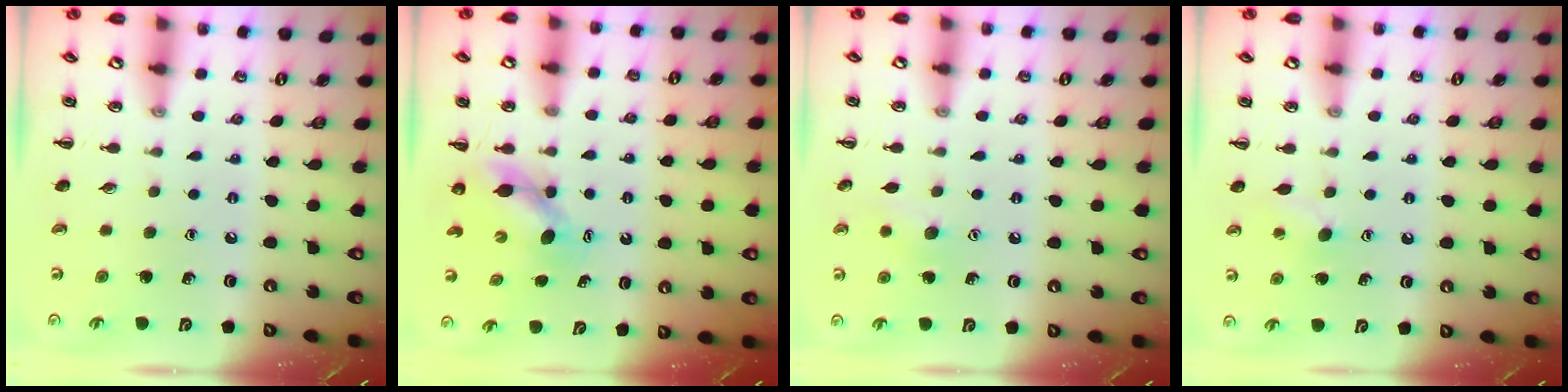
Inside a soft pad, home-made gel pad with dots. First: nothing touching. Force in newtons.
{"total": 6.3, "press": 6.3, "slide": 0.6}
{"total": 7.4, "press": 7.1, "slide": 1.9}
{"total": 6.5, "press": 6.3, "slide": 1.5}